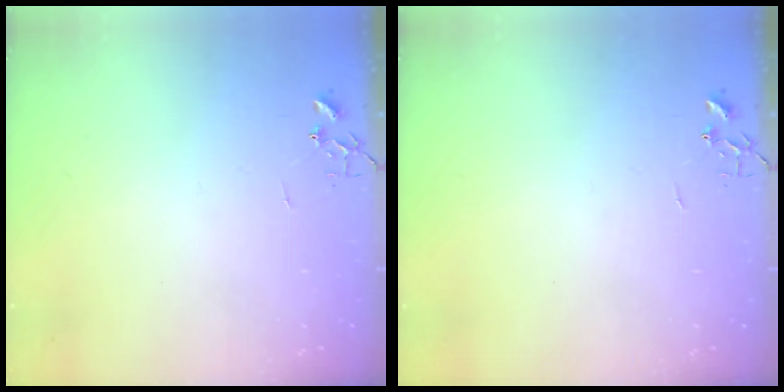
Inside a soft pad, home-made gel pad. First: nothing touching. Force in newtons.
{"total": 0.0}